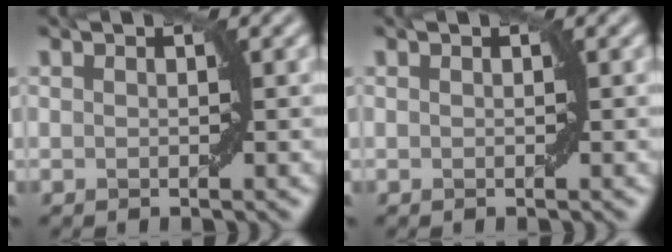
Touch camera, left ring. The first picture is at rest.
{"total": 0.0}